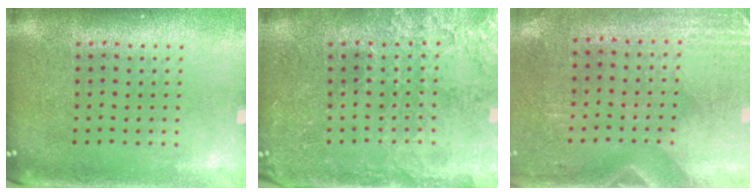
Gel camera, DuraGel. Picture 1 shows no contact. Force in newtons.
{"total": 3.3, "press": 3.2, "slide": 0.8}
{"total": 2.9, "press": 2.5, "slide": 1.5}